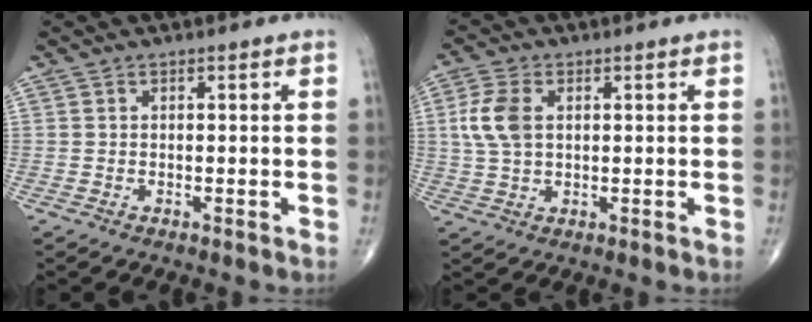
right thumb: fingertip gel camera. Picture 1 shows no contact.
{"total": 6.9, "force": [1.3, 4.3, 5.2], "torque": [-0.116, 0.004, 0.026]}